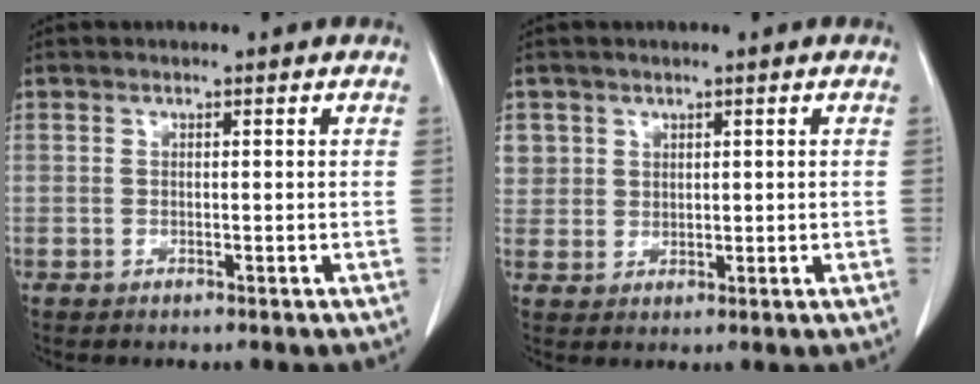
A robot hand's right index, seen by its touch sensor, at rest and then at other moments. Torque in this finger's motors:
{"motor_torque": [-0.20, 0.12, -0.04, 0.01]}